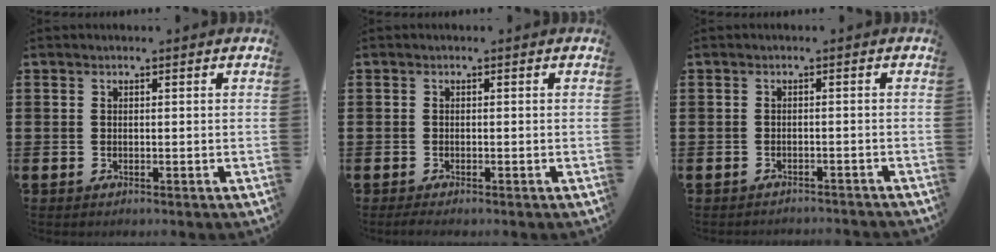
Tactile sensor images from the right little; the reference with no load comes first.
{"total": 0.8, "force": [-0.5, 0.1, 0.5], "torque": [-0.010, -0.002, -0.010]}
{"total": 1.1, "force": [-1.1, -0.1, -0.1], "torque": [-0.001, 0.002, -0.024]}